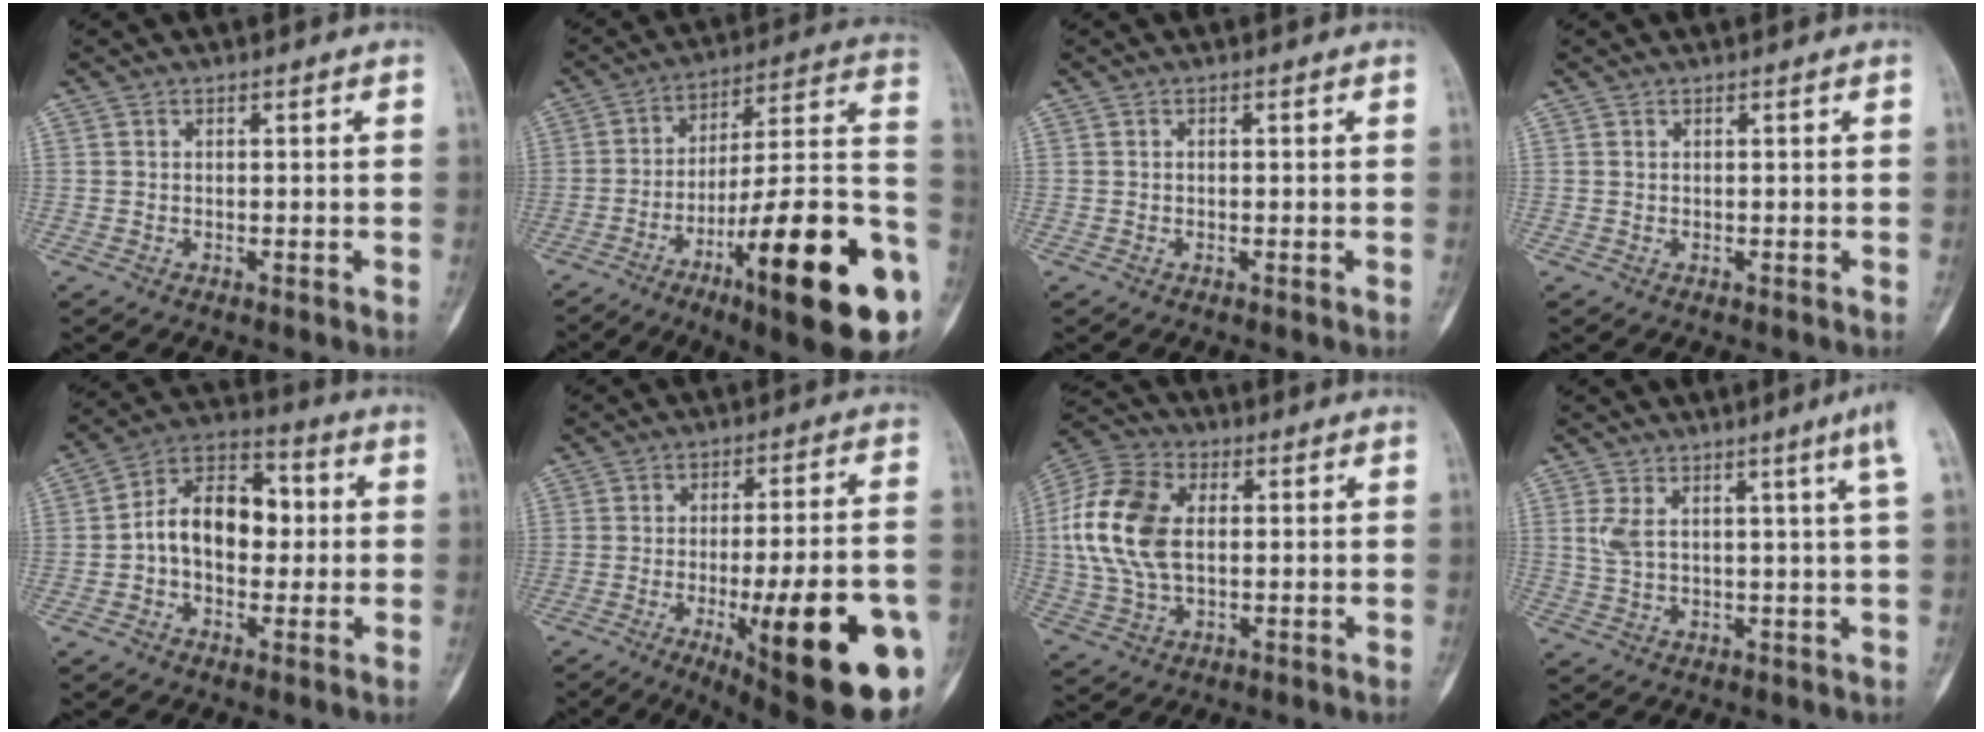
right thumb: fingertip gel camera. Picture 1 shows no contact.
{"total": 27.9, "force": [-10.2, 5.9, 25.2], "torque": [-0.311, 0.040, -0.150]}
{"total": 0.0}
{"total": 0.0}
{"total": 13.4, "force": [0.0, 9.0, 9.9], "torque": [-0.134, 0.036, -0.010]}
{"total": 25.3, "force": [-8.4, 6.4, 22.9], "torque": [-0.263, 0.004, -0.101]}
{"total": 15.4, "force": [1.7, 9.7, 11.8], "torque": [-0.243, 0.014, 0.030]}
{"total": 8.5, "force": [3.7, 0.3, 7.6], "torque": [-0.132, -0.014, 0.064]}